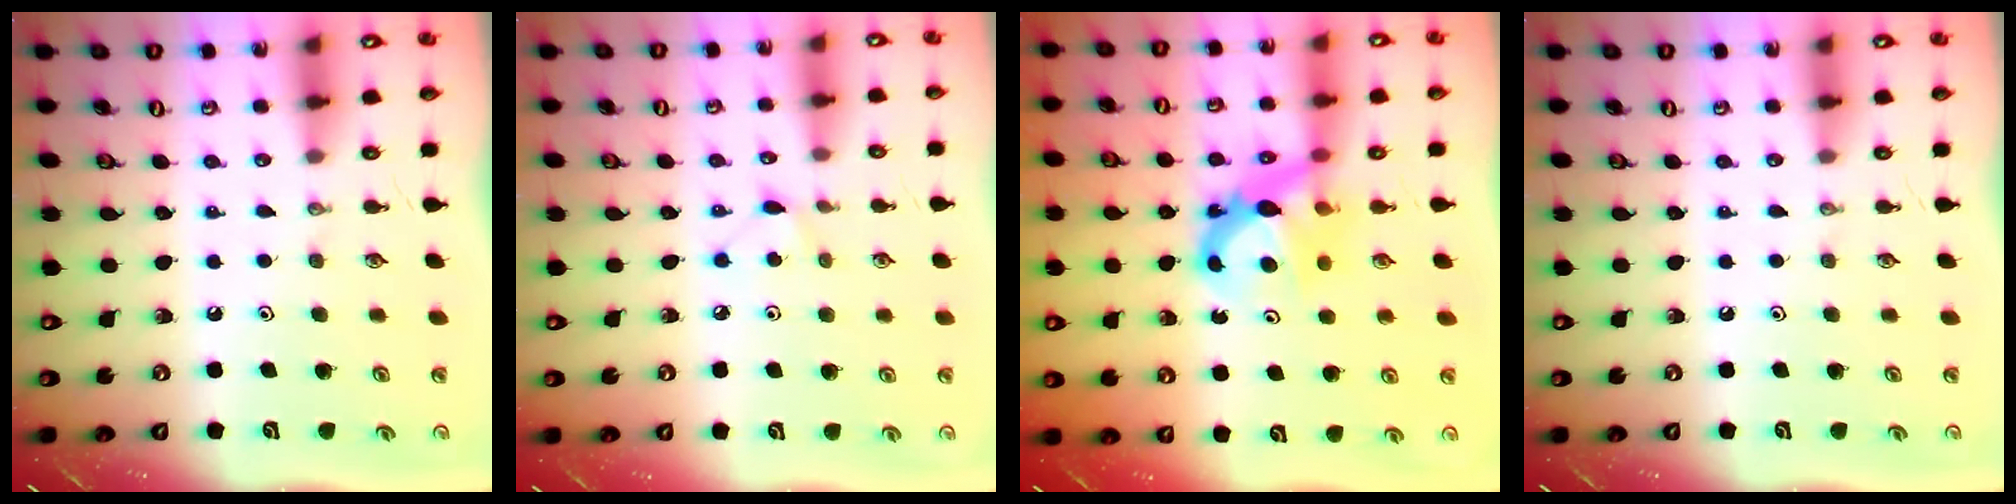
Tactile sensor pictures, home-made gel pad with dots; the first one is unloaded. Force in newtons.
{"total": 3.8, "press": 3.8, "slide": 0.6}
{"total": 7.9, "press": 7.9, "slide": 0.4}
{"total": 0.0}